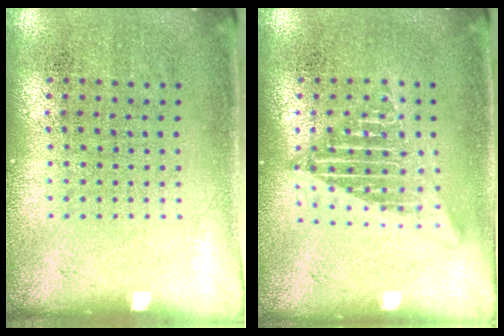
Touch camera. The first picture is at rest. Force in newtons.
{"total": 2.7, "press": 2.7, "slide": 0.3}